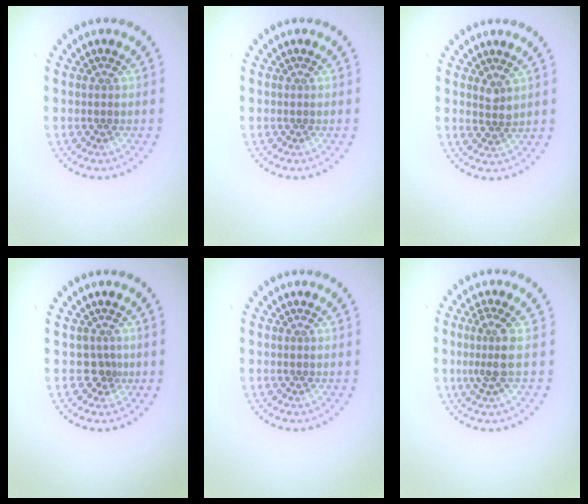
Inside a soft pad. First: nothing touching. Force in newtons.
{"total": 0.0}
{"total": 1.3, "press": 1.1, "slide": 0.6}
{"total": 1.3, "press": 0.8, "slide": 1.0}
{"total": 0.0}
{"total": 2.6, "press": 2.0, "slide": 1.7}